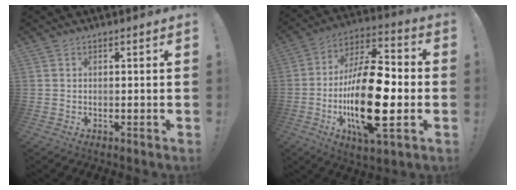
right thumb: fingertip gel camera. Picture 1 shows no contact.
{"total": 24.9, "force": [-4.7, 9.4, 22.6], "torque": [-0.422, 0.007, -0.075]}